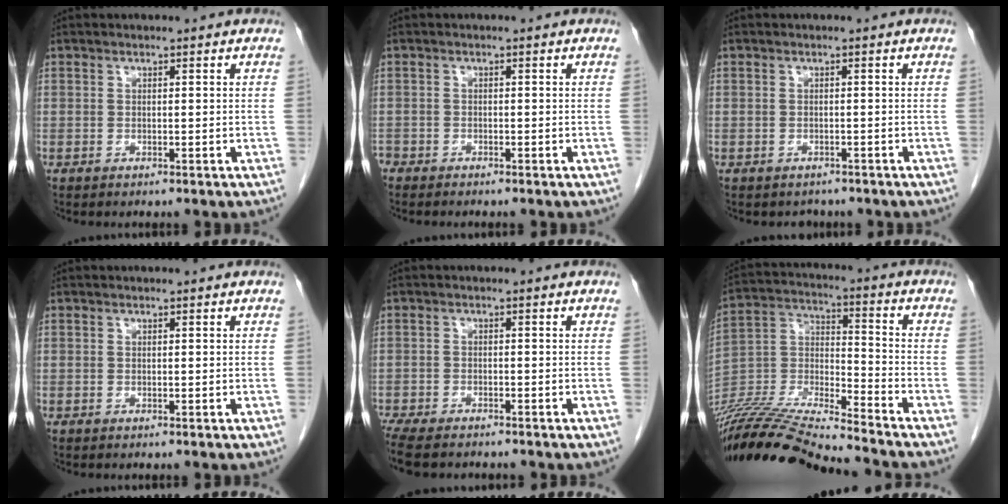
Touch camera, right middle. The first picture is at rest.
{"total": 2.1, "force": [-1.9, 0.6, 0.6], "torque": [-0.010, -0.004, -0.030]}
{"total": 2.0, "force": [-1.6, 1.1, -0.1], "torque": [-0.006, 0.002, -0.025]}
{"total": 0.0}
{"total": 8.8, "force": [-7.3, 2.5, 4.1], "torque": [-0.075, -0.014, -0.115]}
{"total": 20.3, "force": [-18.8, -0.5, 7.7], "torque": [-0.162, -0.015, -0.341]}